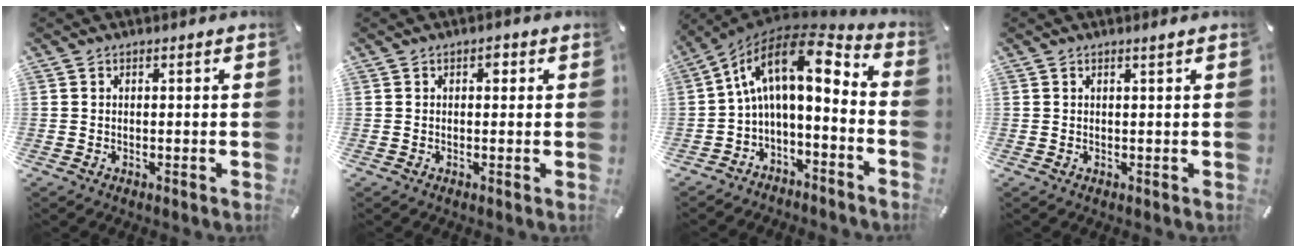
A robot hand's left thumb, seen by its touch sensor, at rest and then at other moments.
{"total": 1.8, "force": [0.3, 1.3, 1.2], "torque": [-0.009, 0.002, 0.000]}
{"total": 14.1, "force": [3.1, 6.9, 11.9], "torque": [-0.216, -0.019, 0.049]}
{"total": 1.0, "force": [0.6, -0.1, 0.8], "torque": [-0.015, 0.000, 0.010]}